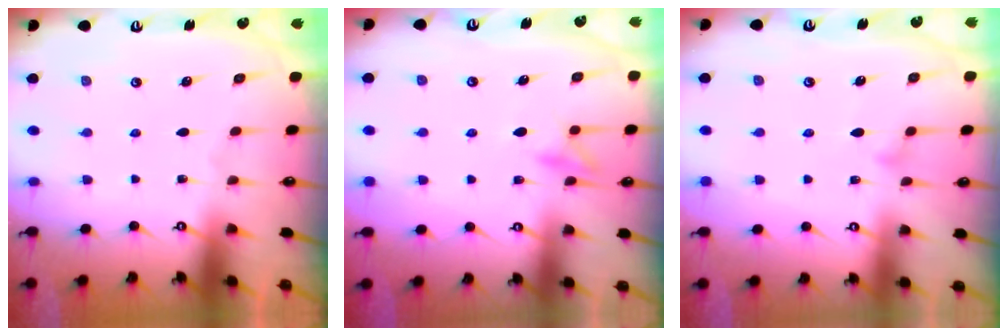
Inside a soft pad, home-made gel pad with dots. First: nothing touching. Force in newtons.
{"total": 12.1, "press": 12.1, "slide": 1.2}
{"total": 8.6, "press": 8.6, "slide": 0.6}